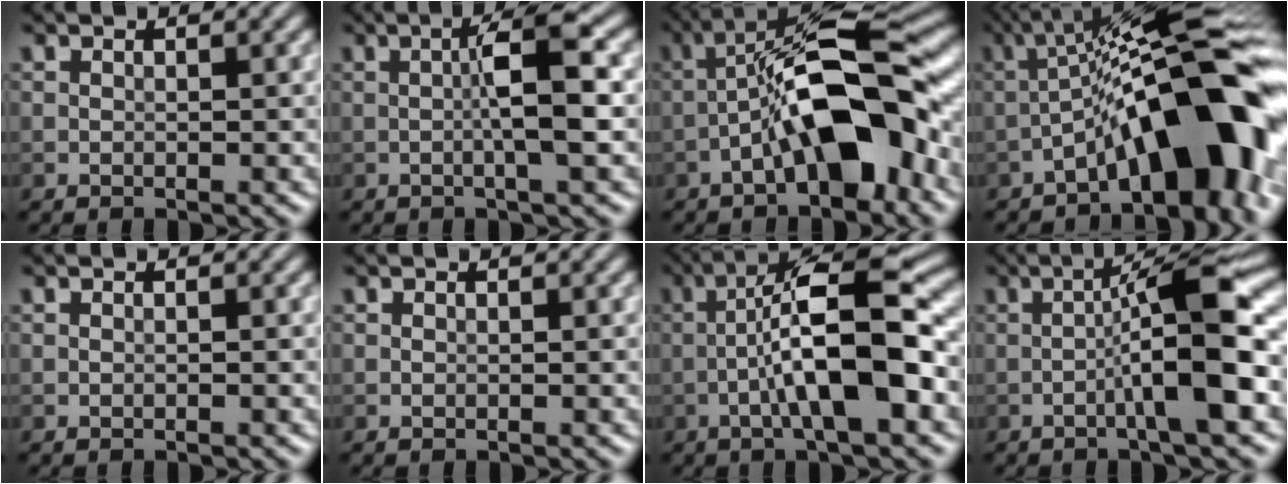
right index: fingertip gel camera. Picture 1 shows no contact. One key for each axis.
{"total": 4.7, "fx": -0.1, "fy": 0.5, "fz": 4.7, "tx": -0.082, "ty": 0.012, "tz": -0.008}
{"total": 11.5, "fx": -3.3, "fy": 3.9, "fz": 10.4, "tx": -0.173, "ty": 0.022, "tz": -0.061}
{"total": 13.0, "fx": -4.7, "fy": 3.9, "fz": 11.5, "tx": -0.161, "ty": 0.032, "tz": -0.073}
{"total": 0.0}
{"total": 0.0}
{"total": 10.6, "fx": -2.0, "fy": 2.4, "fz": 10.1, "tx": -0.161, "ty": 0.025, "tz": -0.039}
{"total": 8.2, "fx": -1.9, "fy": 0.9, "fz": 7.9, "tx": -0.119, "ty": 0.023, "tz": -0.037}